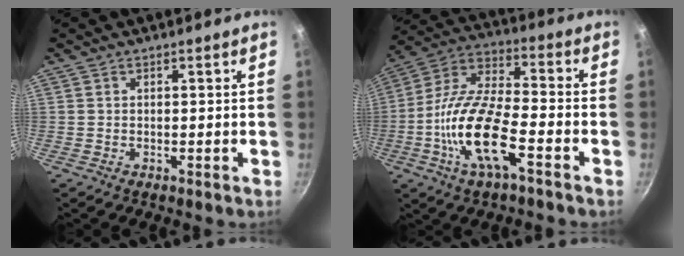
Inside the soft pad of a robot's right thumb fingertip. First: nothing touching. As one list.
[{"total": 16.9, "force": [-6.1, 6.1, 14.5], "torque": [-0.279, 0.034, -0.132]}]